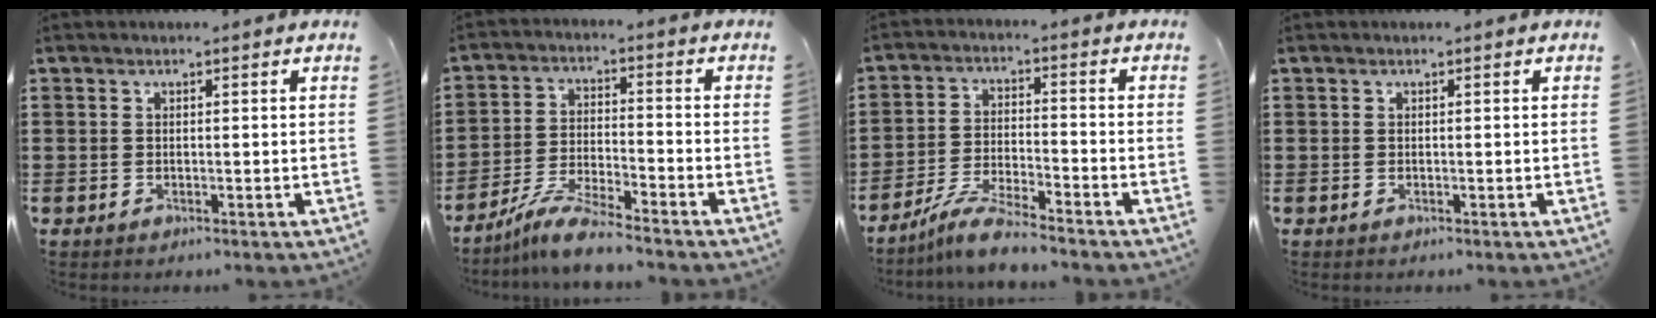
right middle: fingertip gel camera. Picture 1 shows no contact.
{"total": 6.5, "force": [-5.7, 0.1, 3.0], "torque": [-0.075, -0.014, -0.115]}
{"total": 6.0, "force": [-5.4, 0.2, 2.7], "torque": [-0.064, -0.009, -0.106]}
{"total": 0.0}